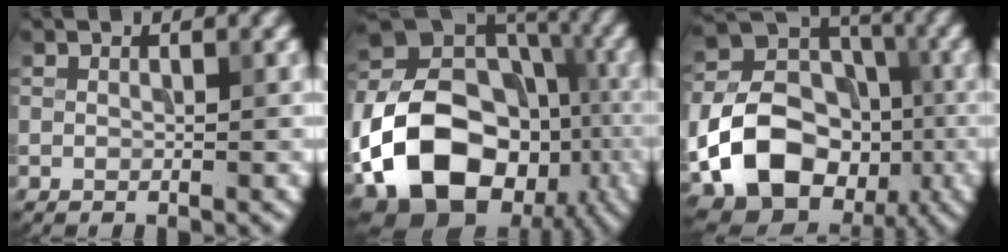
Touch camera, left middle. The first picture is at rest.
{"total": 18.8, "force": [-5.9, 13.5, 11.7], "torque": [-0.219, -0.015, -0.098]}
{"total": 13.9, "force": [-4.2, 10.4, 8.3], "torque": [-0.166, -0.019, -0.070]}